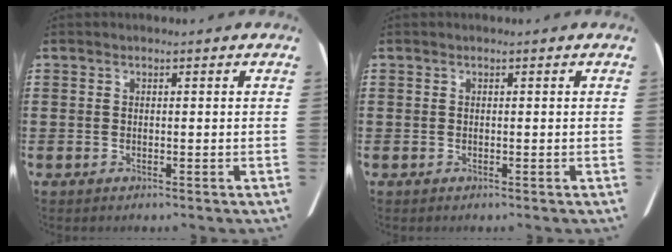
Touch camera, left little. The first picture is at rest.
{"total": 0.0}